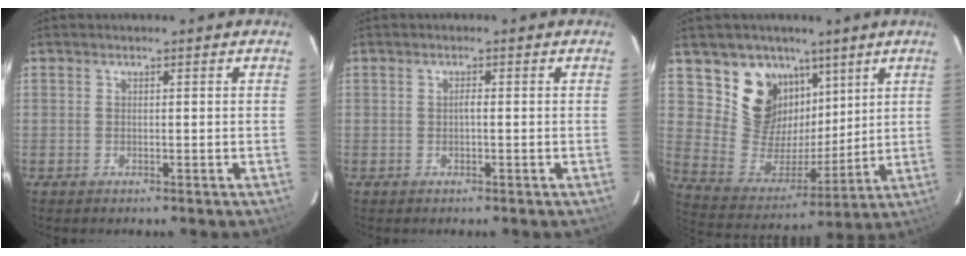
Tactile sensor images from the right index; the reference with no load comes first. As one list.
[{"total": 0.7, "force": [-0.2, 0.2, 0.6], "torque": [-0.009, 0.004, -0.004]}, {"total": 15.1, "force": [8.7, 11.1, 5.4], "torque": [-0.117, 0.001, 0.176]}]